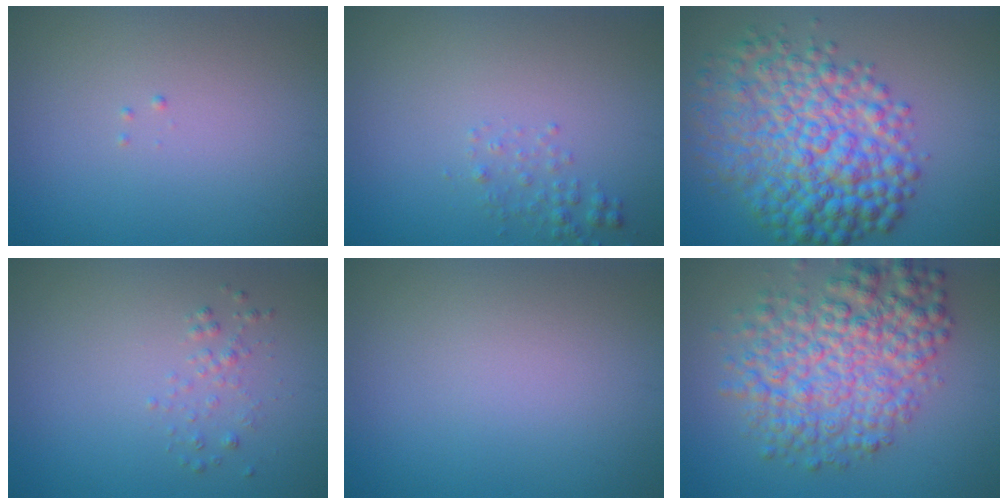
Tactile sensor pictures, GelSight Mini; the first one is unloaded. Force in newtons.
{"total": 1.3, "press": 1.3, "slide": 0.1}
{"total": 9.7, "press": 9.7, "slide": 0.2}
{"total": 1.0, "press": 1.0, "slide": 0.0}
{"total": 0.0}
{"total": 7.6, "press": 7.6, "slide": 0.2}